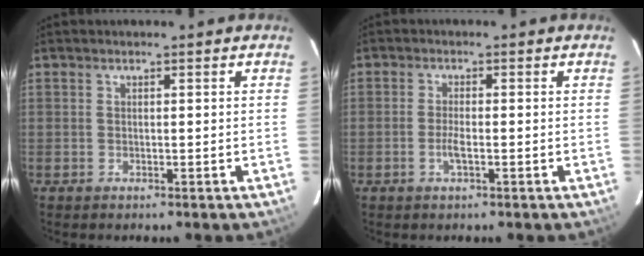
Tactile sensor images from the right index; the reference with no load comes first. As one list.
[{"total": 2.4, "force": [-1.0, 0.4, 2.1], "torque": [-0.046, -0.003, -0.018]}]